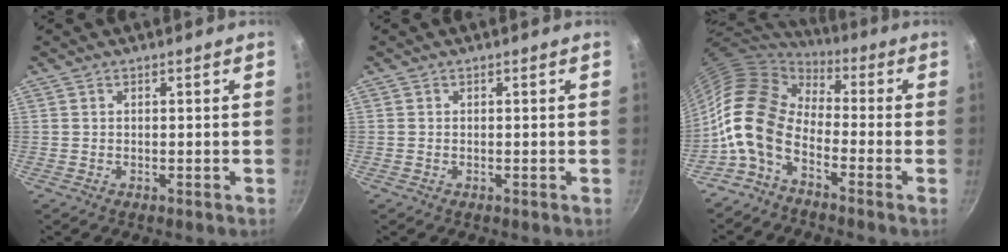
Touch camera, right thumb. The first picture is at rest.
{"total": 0.0}
{"total": 13.3, "force": [-4.7, 8.3, 9.2], "torque": [-0.158, 0.041, -0.116]}